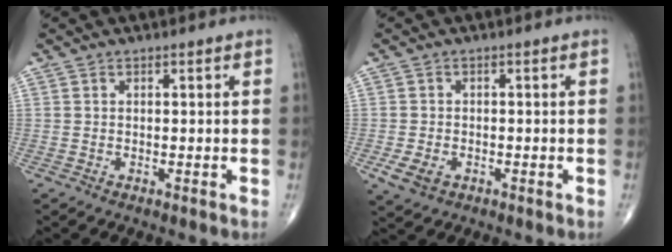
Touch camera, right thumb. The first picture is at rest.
{"total": 4.0, "force": [-1.5, 2.8, 2.4], "torque": [-0.047, 0.000, -0.021]}